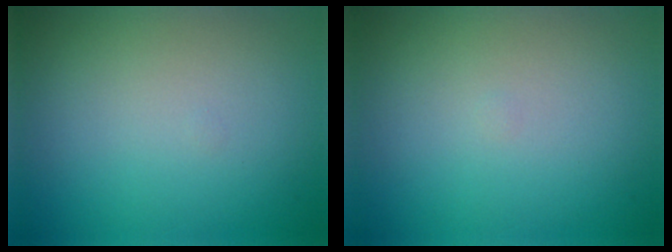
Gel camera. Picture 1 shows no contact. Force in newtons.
{"total": 0.0}